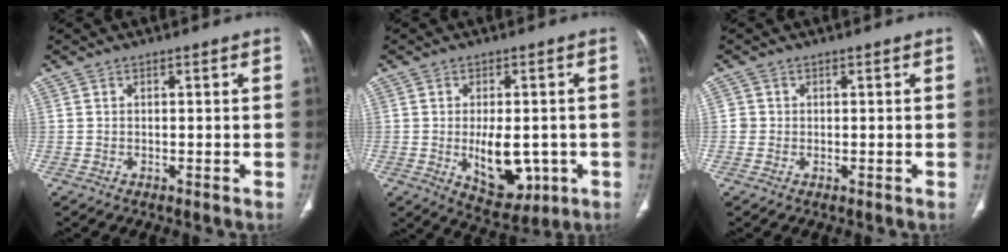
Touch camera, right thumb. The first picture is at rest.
{"total": 10.8, "force": [-2.0, 6.0, 8.8], "torque": [-0.110, -0.006, -0.010]}
{"total": 1.5, "force": [-0.1, 1.5, 0.1], "torque": [0.006, 0.006, -0.004]}